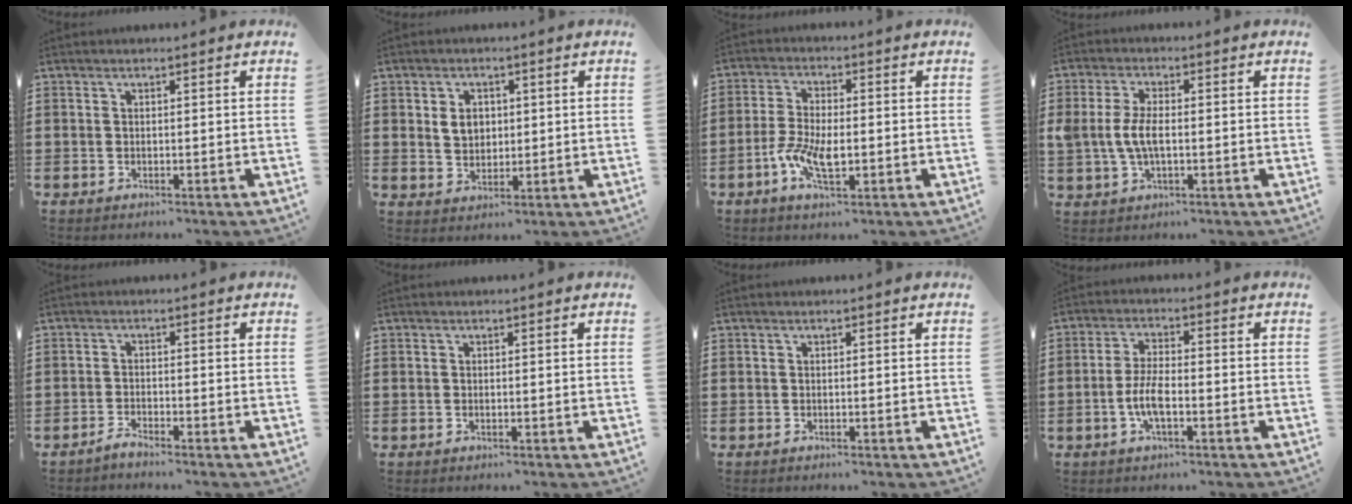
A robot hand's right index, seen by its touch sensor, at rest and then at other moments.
{"total": 3.7, "force": [0.7, 2.9, 2.2], "torque": [-0.052, 0.012, 0.011]}
{"total": 6.5, "force": [-1.8, 2.8, 5.5], "torque": [-0.120, -0.001, -0.037]}
{"total": 5.1, "force": [-0.3, 2.5, 4.5], "torque": [-0.112, -0.004, -0.014]}
{"total": 1.6, "force": [-1.6, 0.0, 0.3], "torque": [-0.008, 0.002, -0.030]}
{"total": 0.0}
{"total": 0.0}
{"total": 5.0, "force": [-1.4, 1.6, 4.6], "torque": [-0.105, -0.002, -0.033]}